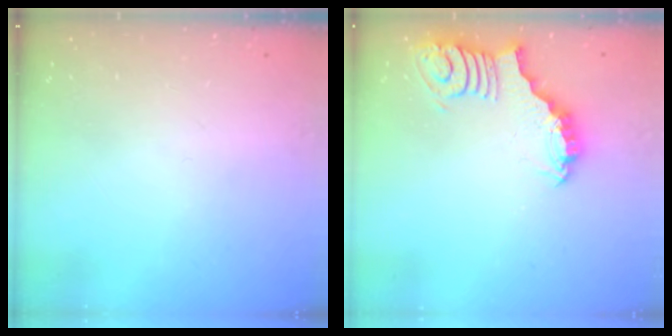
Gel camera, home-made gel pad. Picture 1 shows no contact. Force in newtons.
{"total": 3.0, "press": 3.0, "slide": 0.5}